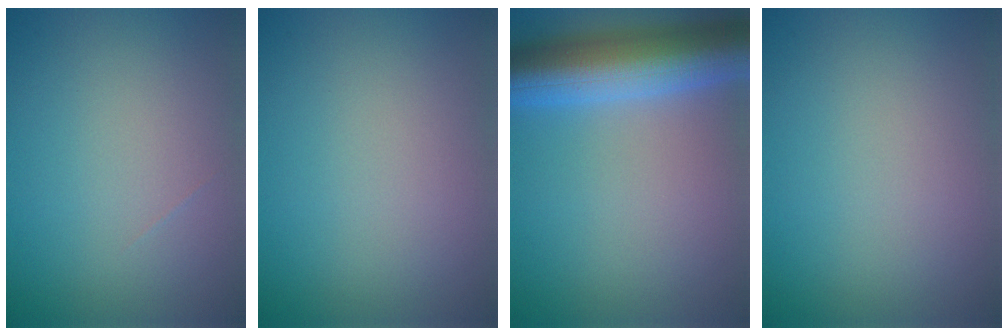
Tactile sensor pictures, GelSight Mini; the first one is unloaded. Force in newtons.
{"total": 0.0}
{"total": 9.5, "press": 9.5, "slide": 0.1}
{"total": 0.0}